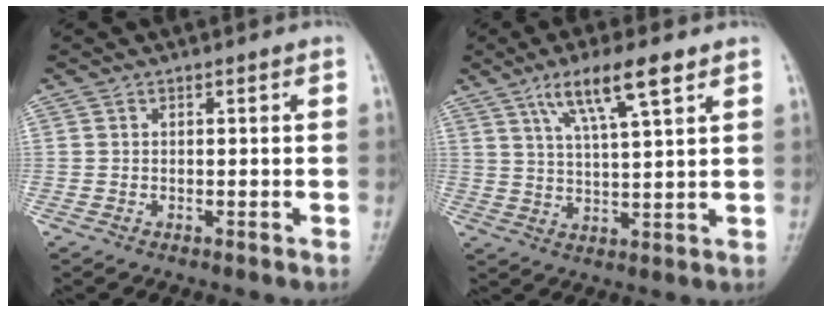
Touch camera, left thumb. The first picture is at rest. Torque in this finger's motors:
{"motor_torque": [2.56, 2.45, 0.63, -0.33, 0.15]}